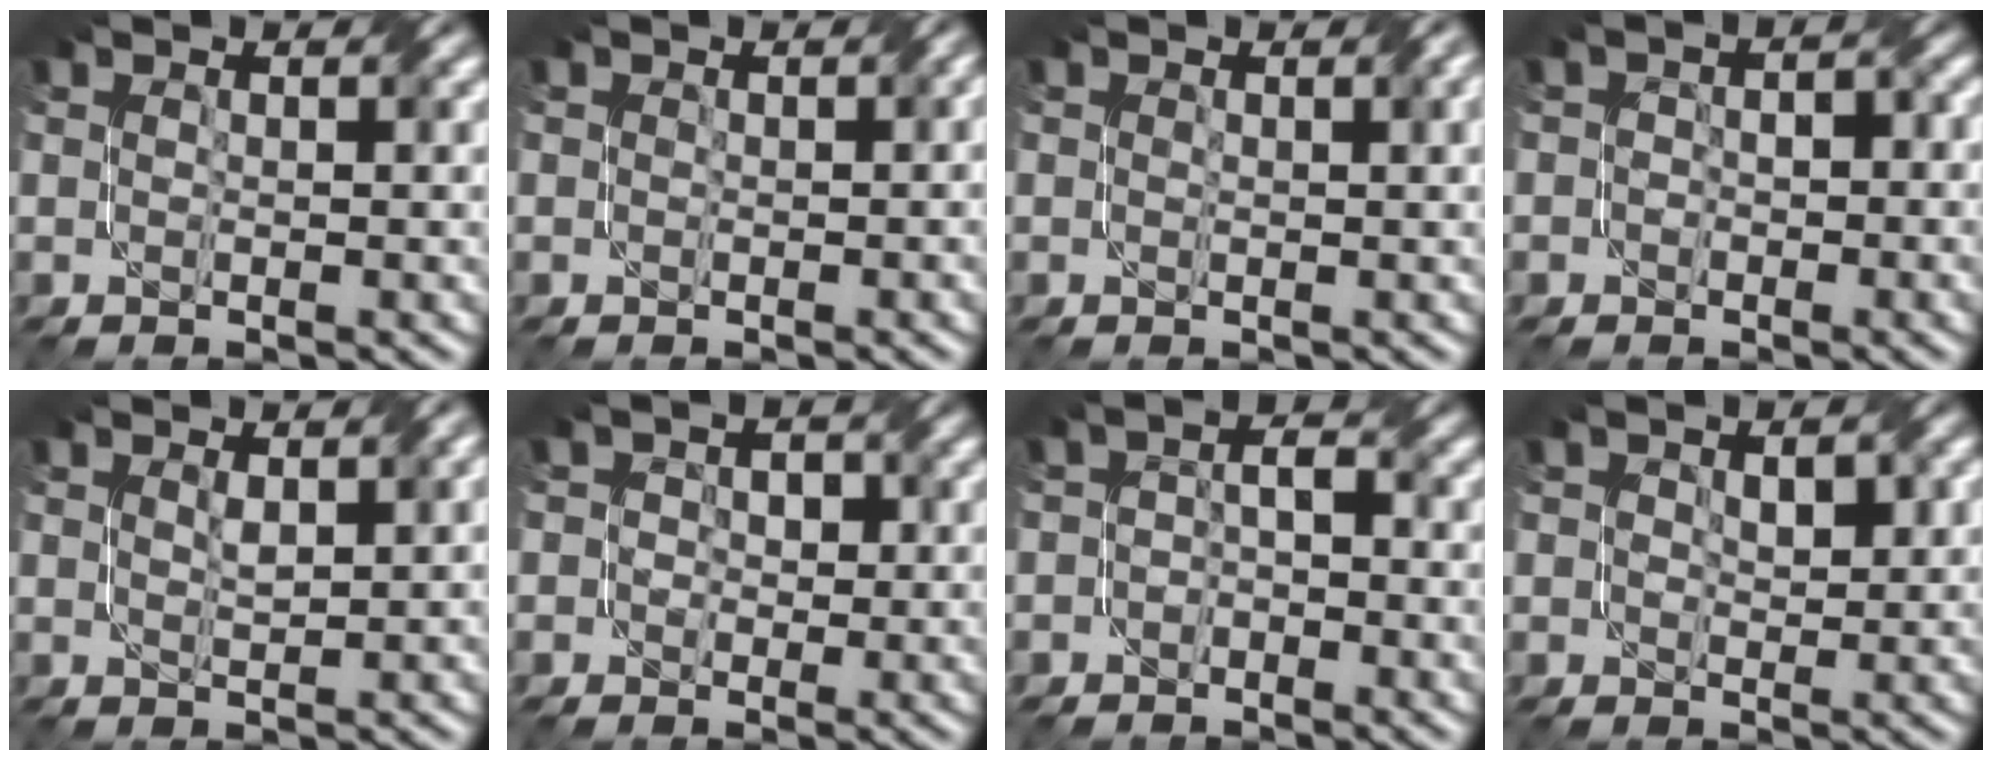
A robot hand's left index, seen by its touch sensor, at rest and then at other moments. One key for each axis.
{"total": 1.3, "fx": -0.4, "fy": 0.9, "fz": 0.9, "tx": -0.014, "ty": -0.004, "tz": -0.007}
{"total": 1.7, "fx": 0.4, "fy": 0.4, "fz": 1.6, "tx": -0.025, "ty": 0.003, "tz": 0.005}
{"total": 2.5, "fx": -0.8, "fy": 1.9, "fz": 1.4, "tx": -0.006, "ty": 0.006, "tz": -0.013}
{"total": 0.9, "fx": 0.6, "fy": -0.1, "fz": 0.7, "tx": -0.016, "ty": -0.001, "tz": 0.013}
{"total": 2.9, "fx": -0.2, "fy": 2.7, "fz": 1.1, "tx": -0.001, "ty": 0.009, "tz": -0.028}
{"total": 2.2, "fx": -1.5, "fy": 1.3, "fz": 0.9, "tx": -0.010, "ty": 0.004, "tz": -0.034}
{"total": 2.5, "fx": 0.6, "fy": 1.8, "fz": 1.6, "tx": -0.025, "ty": 0.000, "tz": 0.012}